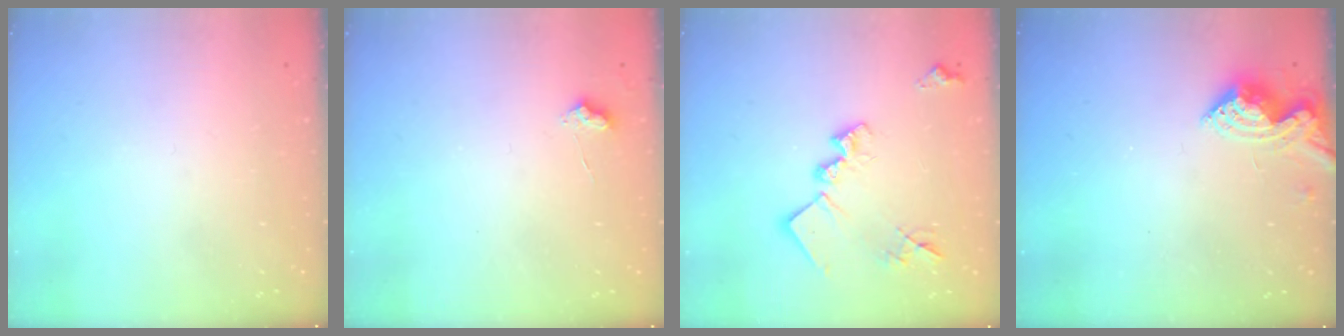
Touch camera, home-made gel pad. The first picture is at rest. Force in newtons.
{"total": 6.1, "press": 6.0, "slide": 0.6}
{"total": 16.6, "press": 16.6, "slide": 0.5}
{"total": 8.2, "press": 8.2, "slide": 0.2}